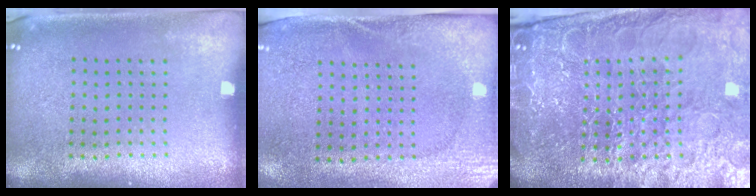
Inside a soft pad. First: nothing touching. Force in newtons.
{"total": 2.7, "press": 2.1, "slide": 1.6}
{"total": 5.7, "press": 5.2, "slide": 2.4}